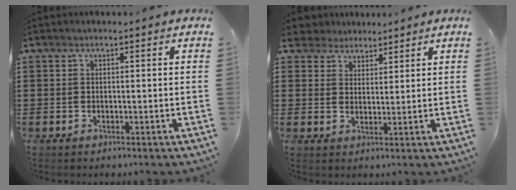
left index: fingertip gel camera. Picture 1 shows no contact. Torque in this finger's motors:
{"motor_torque": [1.23, -0.91, 0.19, 0.08]}